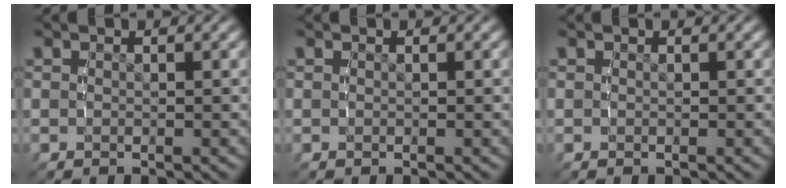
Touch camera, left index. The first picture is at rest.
{"total": 0.0}
{"total": 0.0}